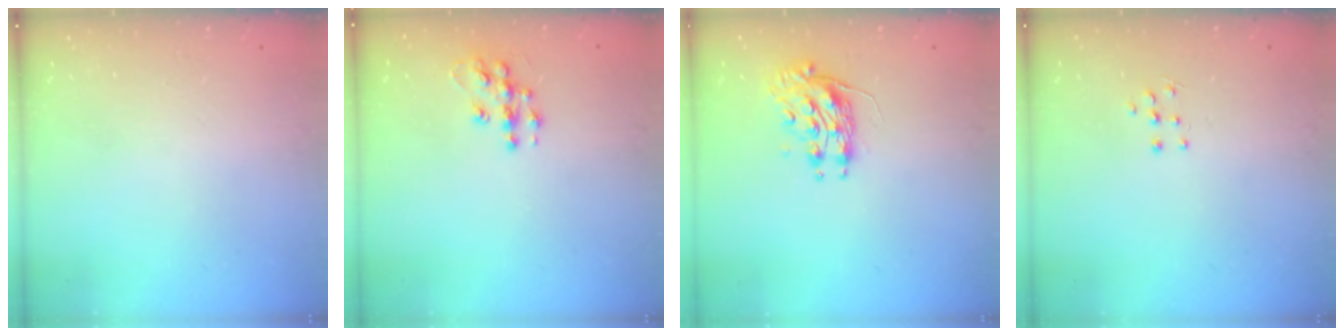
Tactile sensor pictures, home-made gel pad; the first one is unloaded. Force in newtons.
{"total": 9.4, "press": 9.4, "slide": 0.5}
{"total": 8.8, "press": 8.8, "slide": 0.0}
{"total": 5.0, "press": 4.9, "slide": 0.5}